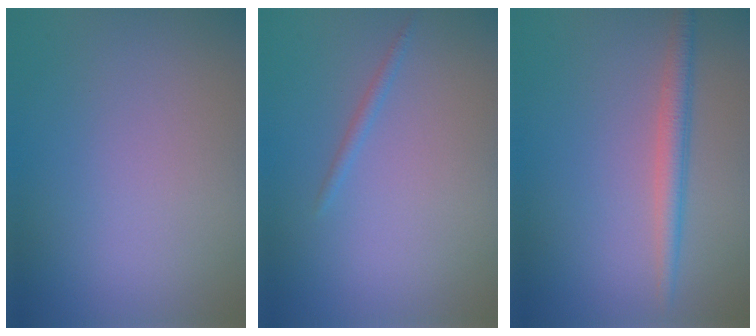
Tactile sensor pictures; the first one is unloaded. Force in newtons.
{"total": 0.8, "press": 0.8, "slide": 0.0}
{"total": 2.4, "press": 2.4, "slide": 0.0}